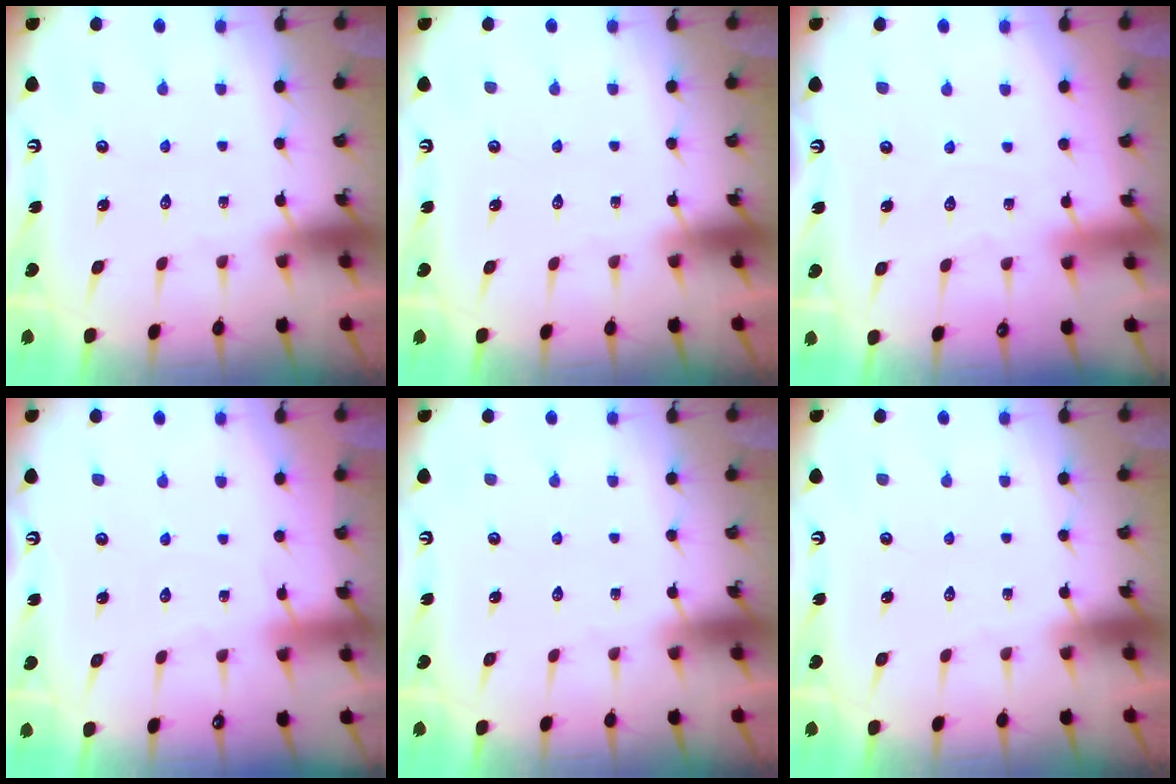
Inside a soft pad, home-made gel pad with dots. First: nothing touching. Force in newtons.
{"total": 0.0}
{"total": 2.7, "press": 2.7, "slide": 0.3}
{"total": 2.7, "press": 2.6, "slide": 0.4}
{"total": 0.0}
{"total": 0.0}